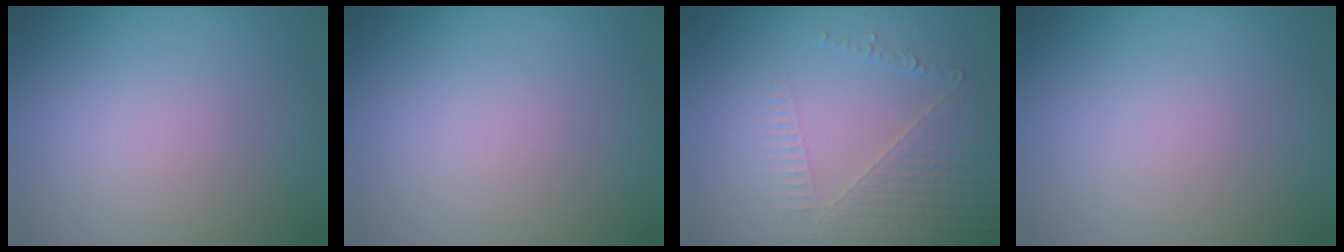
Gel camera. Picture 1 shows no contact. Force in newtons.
{"total": 0.0}
{"total": 3.7, "press": 3.1, "slide": 2.0}
{"total": 0.0}